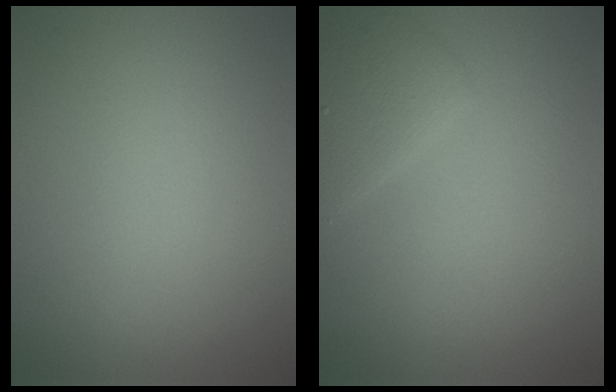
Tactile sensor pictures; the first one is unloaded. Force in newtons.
{"total": 2.6, "press": 2.6, "slide": 0.2}